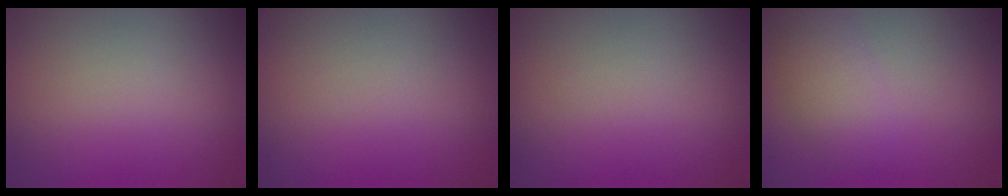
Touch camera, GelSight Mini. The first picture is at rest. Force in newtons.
{"total": 0.0}
{"total": 0.0}
{"total": 3.0, "press": 3.0, "slide": 0.1}